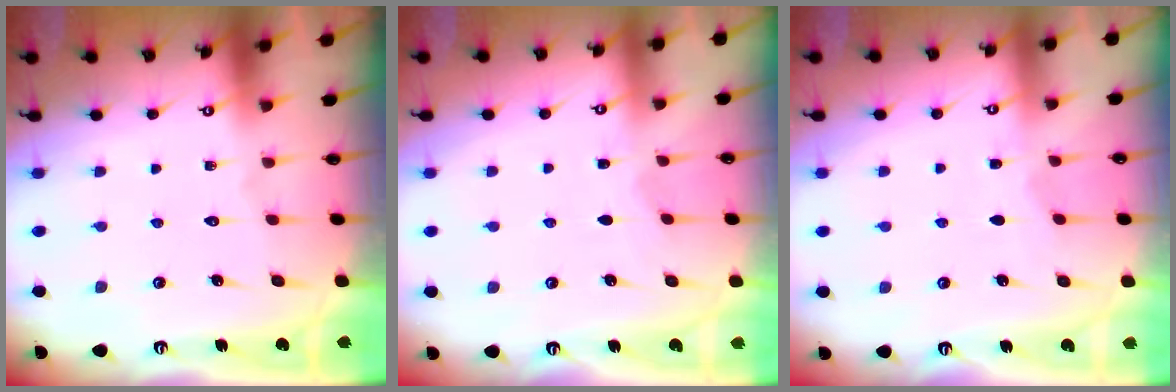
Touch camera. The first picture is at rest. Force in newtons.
{"total": 2.8, "press": 2.8, "slide": 0.3}
{"total": 2.9, "press": 2.9, "slide": 0.3}